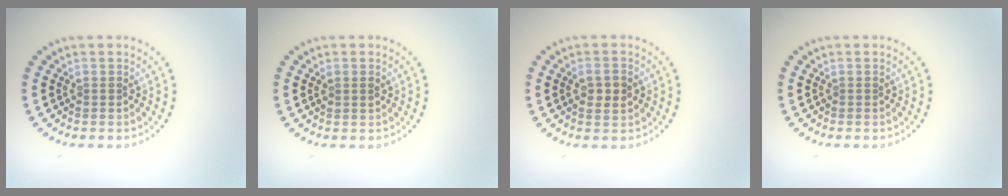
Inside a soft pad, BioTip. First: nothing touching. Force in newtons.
{"total": 0.9, "press": 0.8, "slide": 0.2}
{"total": 2.3, "press": 2.3, "slide": 0.0}
{"total": 0.0}